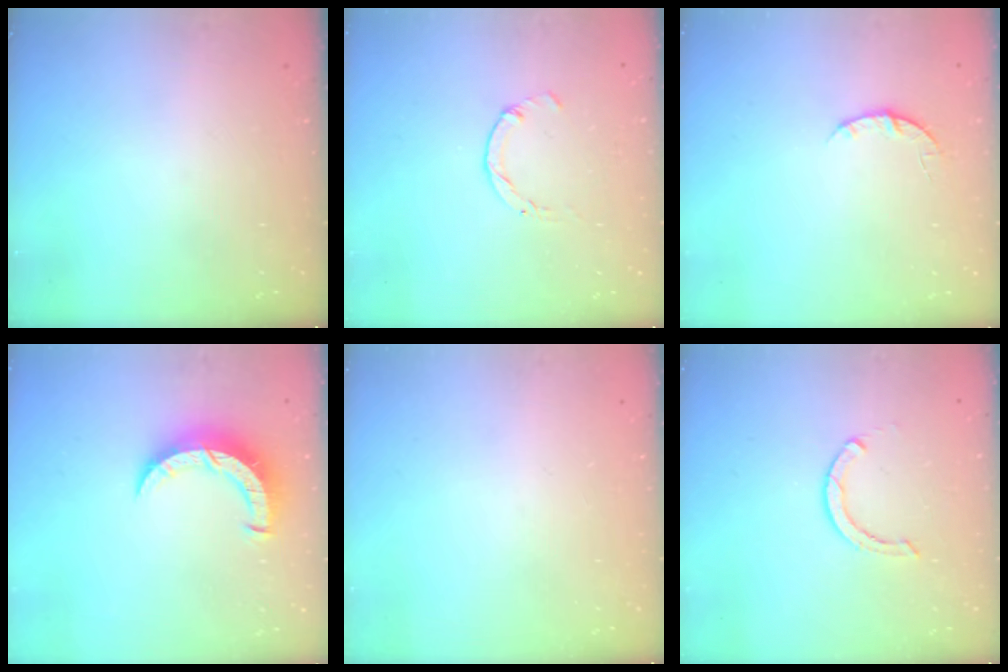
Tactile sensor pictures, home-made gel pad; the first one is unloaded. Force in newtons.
{"total": 0.0}
{"total": 3.5, "press": 3.4, "slide": 0.4}
{"total": 8.4, "press": 8.3, "slide": 1.0}
{"total": 0.0}
{"total": 2.6, "press": 2.6, "slide": 0.1}